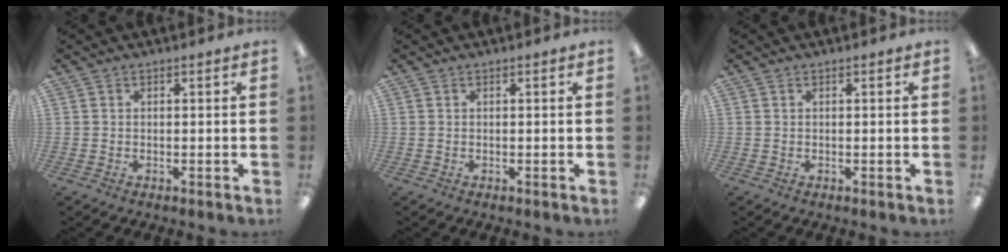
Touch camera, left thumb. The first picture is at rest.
{"total": 0.0}
{"total": 0.0}